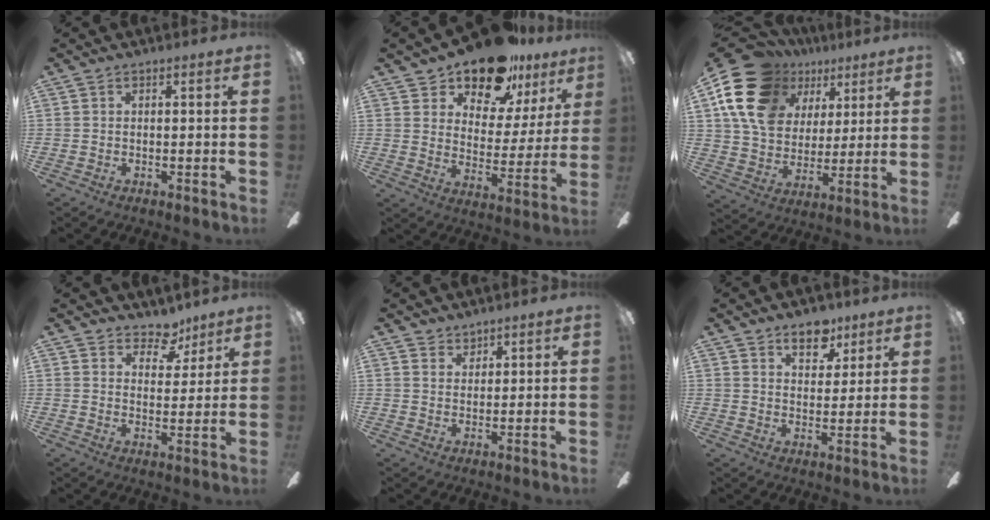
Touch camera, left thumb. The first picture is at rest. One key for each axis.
{"total": 16.3, "fx": 13.6, "fy": 6.6, "fz": 6.0, "tx": -0.105, "ty": -0.104, "tz": 0.239}
{"total": 20.0, "fx": 9.3, "fy": 14.6, "fz": 10.1, "tx": -0.208, "ty": -0.032, "tz": 0.173}
{"total": 7.3, "fx": 5.6, "fy": 4.1, "fz": 2.4, "tx": -0.026, "ty": -0.034, "tz": 0.099}
{"total": 2.6, "fx": 2.3, "fy": 1.2, "fz": -0.2, "tx": 0.007, "ty": -0.012, "tz": 0.043}
{"total": 8.2, "fx": 5.8, "fy": 4.5, "fz": 3.7, "tx": -0.032, "ty": -0.029, "tz": 0.098}